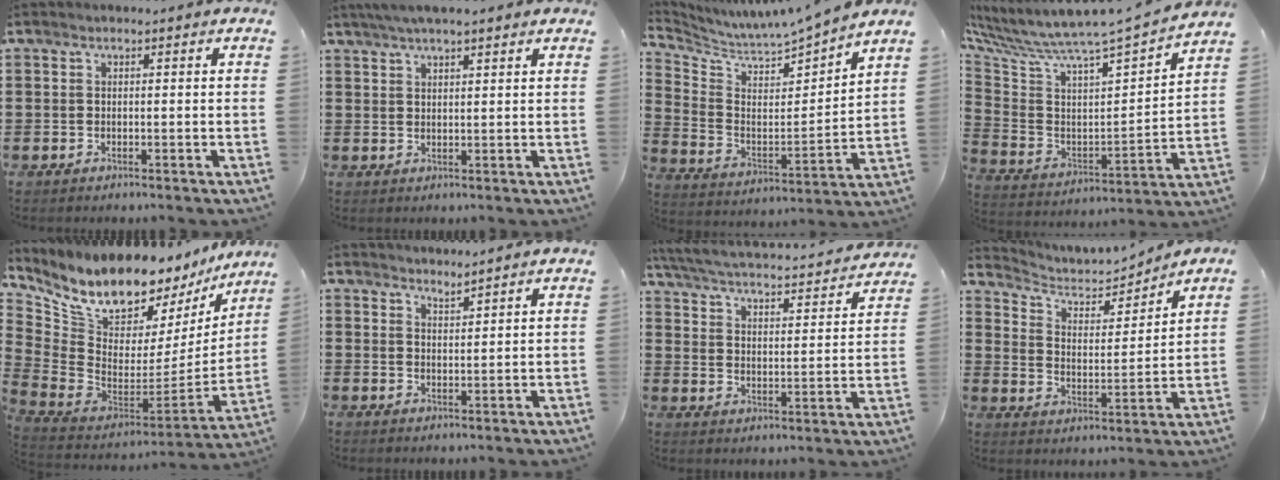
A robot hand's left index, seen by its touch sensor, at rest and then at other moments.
{"total": 3.3, "force": [2.7, 0.3, 2.0], "torque": [-0.044, 0.003, 0.049]}
{"total": 5.0, "force": [5.0, 0.0, 0.0], "torque": [-0.033, -0.061, 0.078]}
{"total": 5.3, "force": [5.0, -0.3, 1.7], "torque": [-0.065, -0.068, 0.071]}
{"total": 10.2, "force": [8.8, 3.4, 3.6], "torque": [-0.113, -0.087, 0.156]}
{"total": 2.0, "force": [2.0, -0.2, -0.1], "torque": [-0.002, -0.003, 0.039]}
{"total": 3.7, "force": [3.5, -0.2, 1.2], "torque": [-0.046, -0.031, 0.050]}
{"total": 3.9, "force": [3.5, 1.5, 0.9], "torque": [-0.043, -0.019, 0.053]}